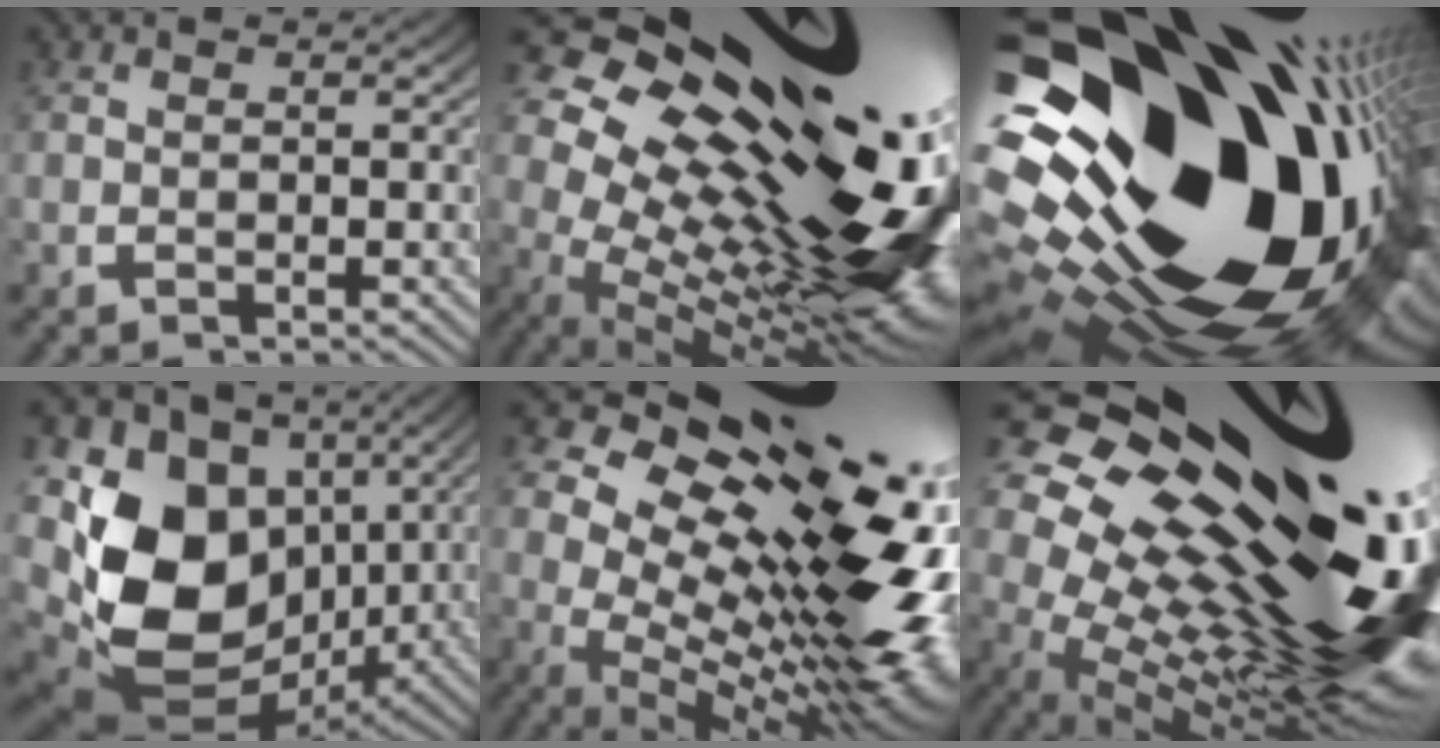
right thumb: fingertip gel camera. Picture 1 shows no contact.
{"total": 33.7, "force": [1.8, 19.5, 27.4], "torque": [-0.398, -0.039, 0.045]}
{"total": 45.9, "force": [-4.2, 30.2, 34.4], "torque": [-0.549, -0.090, -0.032]}
{"total": 21.9, "force": [-1.1, 16.5, 14.4], "torque": [-0.296, -0.075, 0.007]}
{"total": 27.4, "force": [1.3, 16.3, 22.0], "torque": [-0.316, -0.041, 0.031]}
{"total": 37.5, "force": [0.6, 22.3, 30.1], "torque": [-0.455, -0.062, 0.037]}